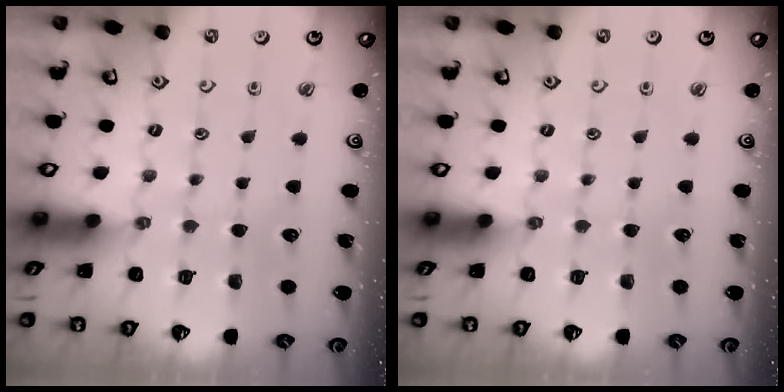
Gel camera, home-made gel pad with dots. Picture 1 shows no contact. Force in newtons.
{"total": 0.0}